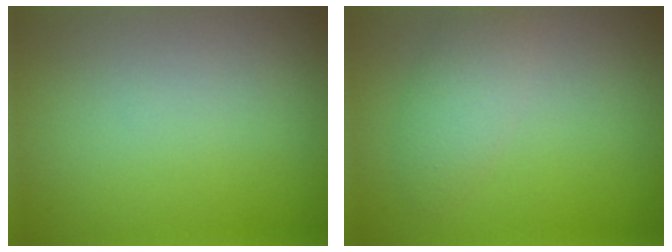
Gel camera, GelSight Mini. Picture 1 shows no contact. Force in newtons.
{"total": 2.5, "press": 2.5, "slide": 0.0}